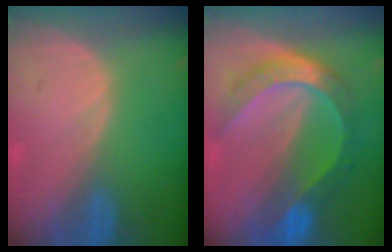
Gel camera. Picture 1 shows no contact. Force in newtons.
{"total": 8.5, "press": 8.5, "slide": 0.7}